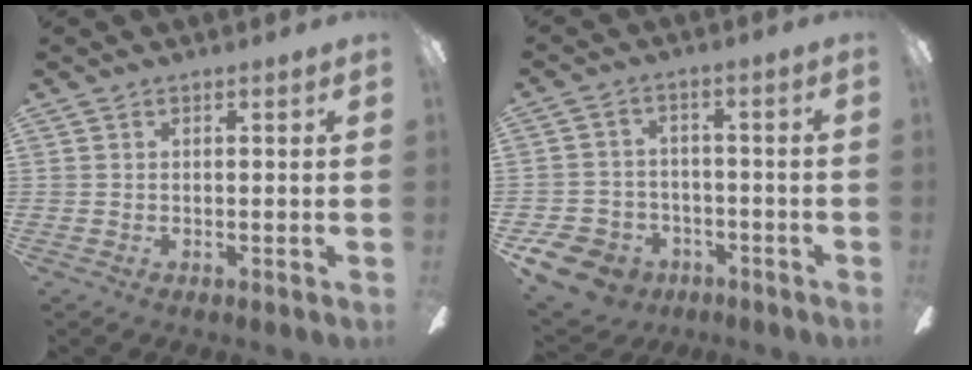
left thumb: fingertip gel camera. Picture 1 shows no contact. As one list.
[{"total": 9.6, "force": [-6.1, 6.7, 3.1], "torque": [-0.087, 0.044, -0.112]}]